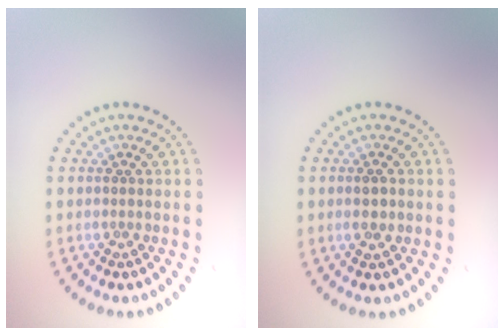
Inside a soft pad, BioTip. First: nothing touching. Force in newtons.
{"total": 1.5, "press": 1.5, "slide": 0.4}